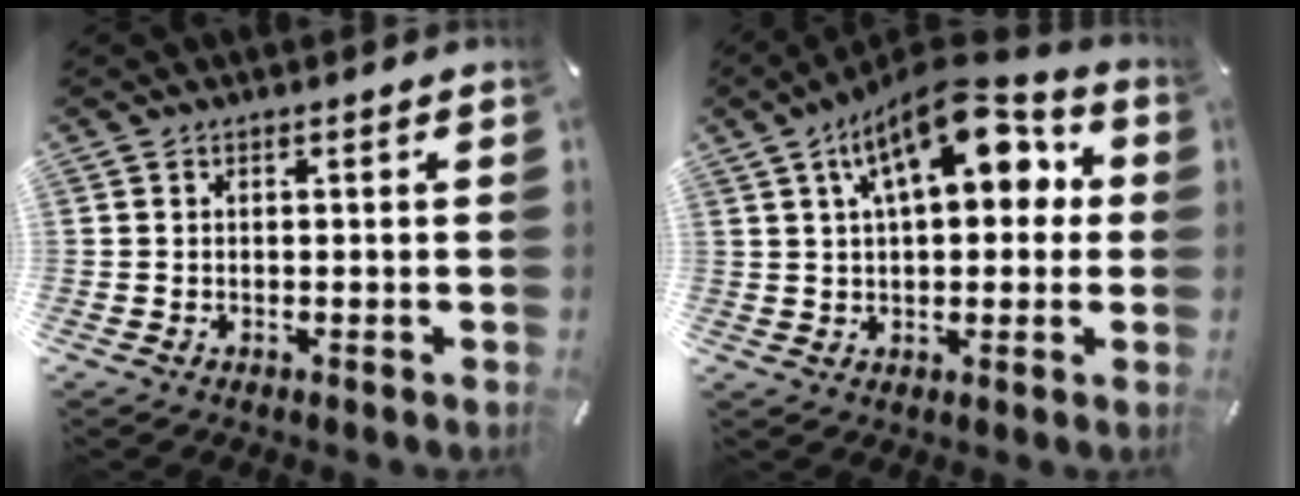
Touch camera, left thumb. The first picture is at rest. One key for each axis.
{"total": 17.2, "fx": 7.0, "fy": 8.4, "fz": 13.2, "tx": -0.200, "ty": -0.011, "tz": 0.114}